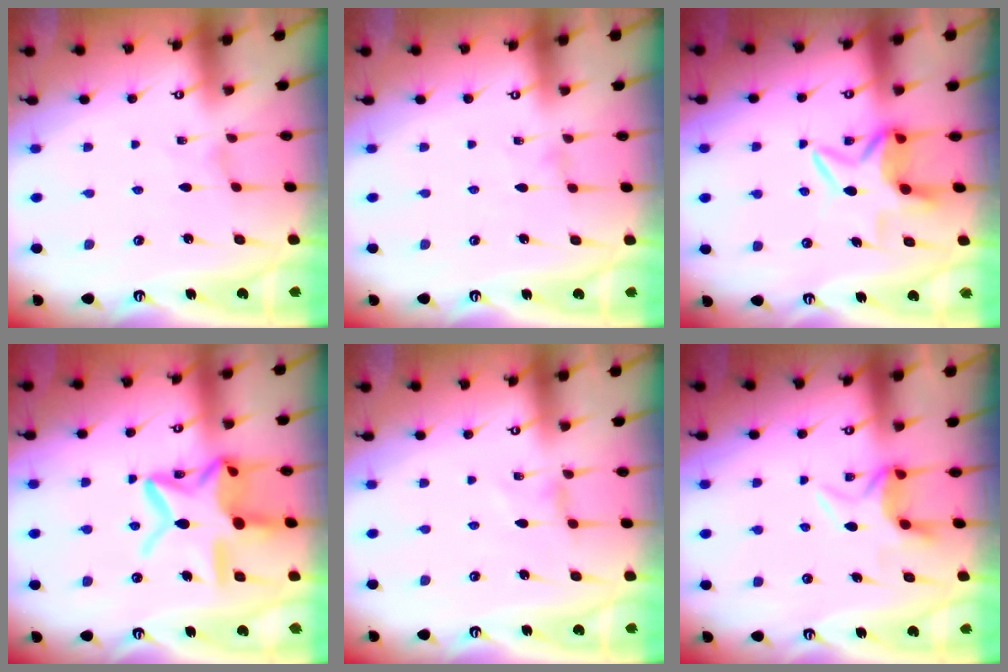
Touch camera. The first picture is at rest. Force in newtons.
{"total": 0.0}
{"total": 6.8, "press": 6.7, "slide": 1.6}
{"total": 19.9, "press": 19.8, "slide": 1.5}
{"total": 0.0}
{"total": 5.5, "press": 5.4, "slide": 1.2}